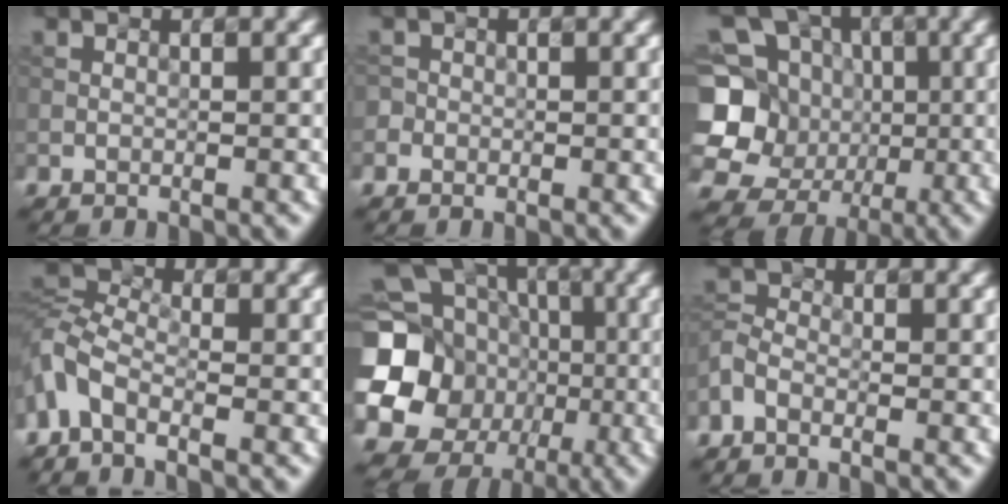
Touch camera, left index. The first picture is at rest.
{"total": 0.8, "force": [-0.4, 0.8, -0.1], "torque": [0.011, 0.001, -0.010]}
{"total": 10.7, "force": [-0.7, 9.8, 4.2], "torque": [-0.105, 0.012, -0.029]}
{"total": 4.6, "force": [-2.5, 2.5, 3.0], "torque": [-0.071, 0.004, -0.069]}
{"total": 21.5, "force": [-1.1, 19.7, 8.5], "torque": [-0.184, -0.003, -0.052]}
{"total": 2.2, "force": [-1.5, 1.2, 1.0], "torque": [-0.027, 0.003, -0.044]}